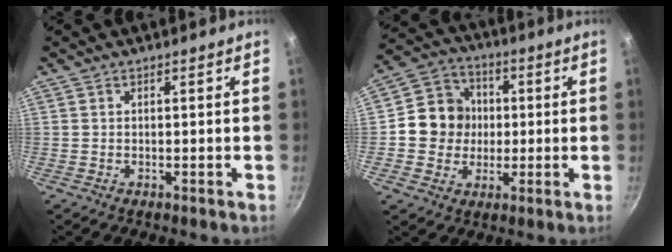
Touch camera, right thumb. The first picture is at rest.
{"total": 10.9, "force": [0.1, 10.1, 4.1], "torque": [-0.034, 0.021, -0.012]}